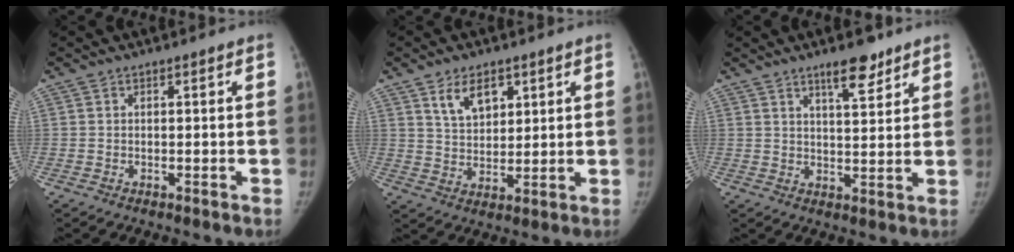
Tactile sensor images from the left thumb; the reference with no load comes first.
{"total": 7.3, "force": [4.0, 4.4, 4.4], "torque": [-0.054, -0.026, 0.077]}
{"total": 6.7, "force": [4.7, 2.0, 4.3], "torque": [-0.049, -0.032, 0.073]}